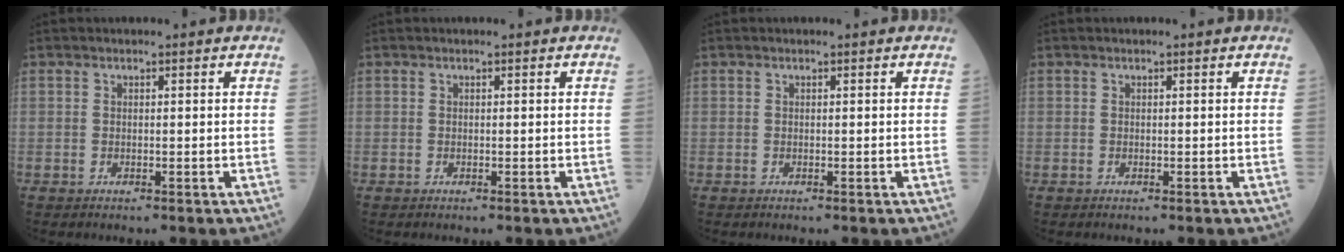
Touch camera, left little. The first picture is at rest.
{"total": 0.0}
{"total": 0.0}
{"total": 0.0}